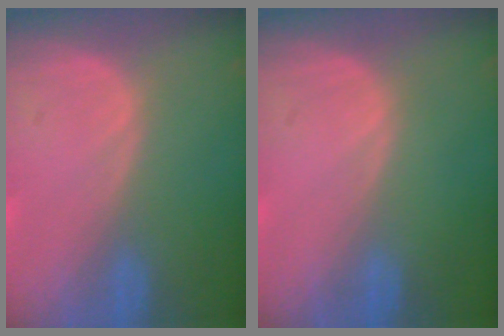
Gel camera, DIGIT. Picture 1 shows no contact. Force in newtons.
{"total": 0.0}